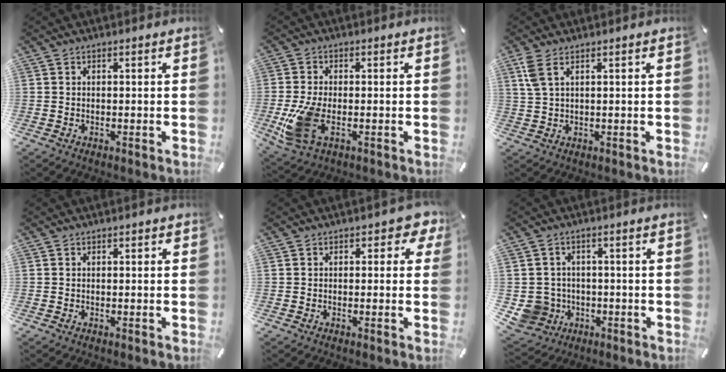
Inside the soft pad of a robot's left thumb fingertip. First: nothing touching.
{"total": 10.2, "force": [-2.4, 5.7, 8.1], "torque": [-0.184, -0.012, -0.038]}
{"total": 4.0, "force": [1.9, 1.3, 3.3], "torque": [-0.071, 0.000, 0.036]}
{"total": 0.0}
{"total": 3.1, "force": [0.6, 2.0, 2.2], "torque": [-0.029, 0.004, 0.007]}
{"total": 7.2, "force": [-1.3, 7.0, 1.2], "torque": [-0.042, 0.001, -0.023]}